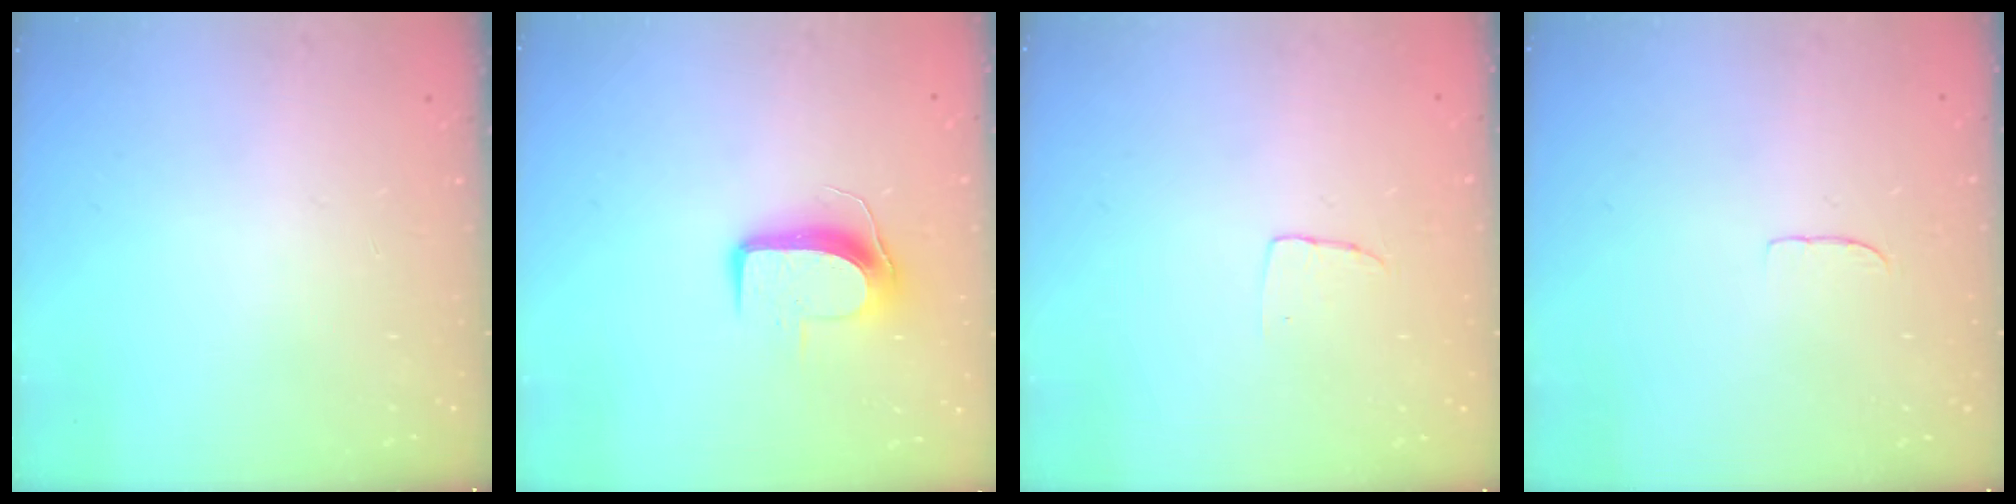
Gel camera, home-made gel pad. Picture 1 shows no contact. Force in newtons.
{"total": 8.8, "press": 8.8, "slide": 0.2}
{"total": 2.9, "press": 2.9, "slide": 0.1}
{"total": 3.2, "press": 3.2, "slide": 0.3}